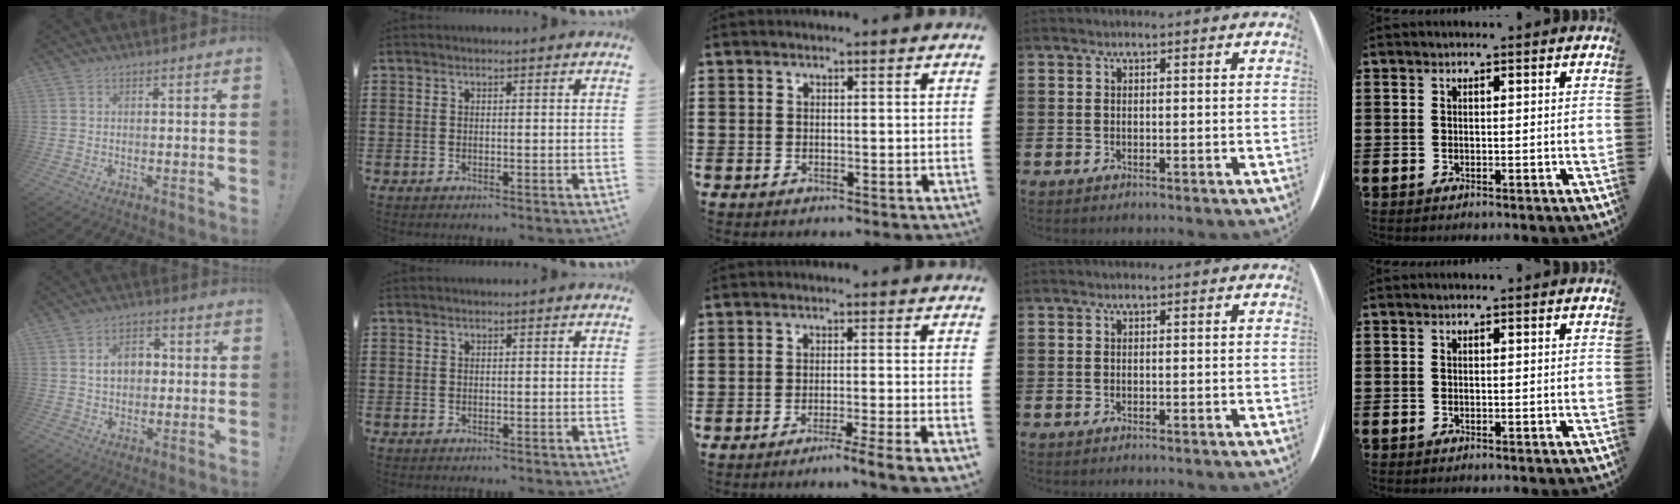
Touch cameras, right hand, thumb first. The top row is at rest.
{"thumb": {"total": 8.0, "force": [0.9, 6.2, 5.1], "torque": [-0.080, 0.012, 0.015]}, "middle": {"total": 3.5, "force": [-2.7, -0.8, 2.1], "torque": [-0.031, -0.015, -0.048]}}